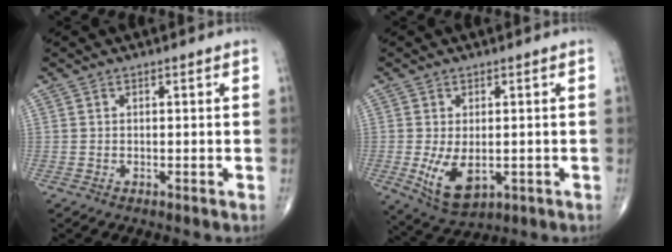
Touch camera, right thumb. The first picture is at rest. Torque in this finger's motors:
{"motor_torque": [-0.12, 0.10, 0.55, 0.56, 0.01]}